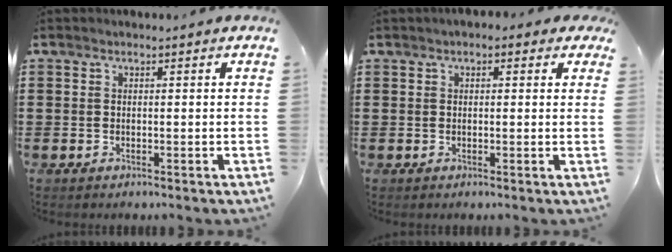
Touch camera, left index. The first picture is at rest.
{"total": 1.3, "force": [0.4, 0.9, 0.8], "torque": [-0.019, 0.007, 0.005]}